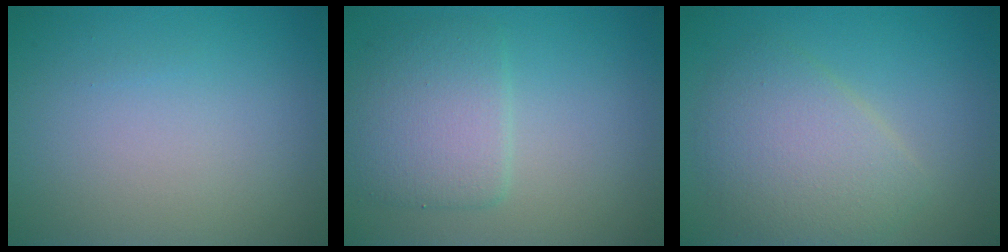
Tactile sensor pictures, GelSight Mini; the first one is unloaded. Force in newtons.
{"total": 4.0, "press": 4.0, "slide": 0.1}
{"total": 4.8, "press": 4.8, "slide": 0.1}